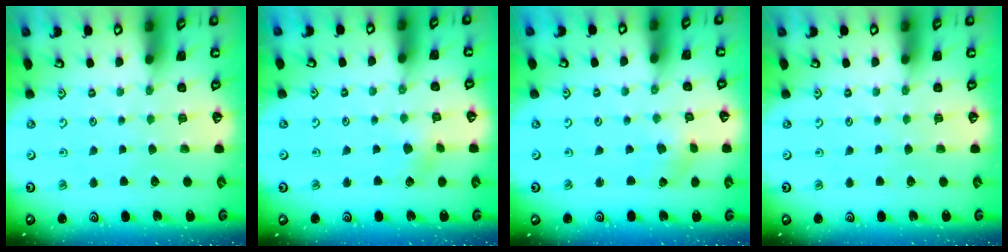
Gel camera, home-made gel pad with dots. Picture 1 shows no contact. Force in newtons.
{"total": 1.8, "press": 1.8, "slide": 0.3}
{"total": 0.5, "press": 0.5, "slide": 0.1}
{"total": 0.0}